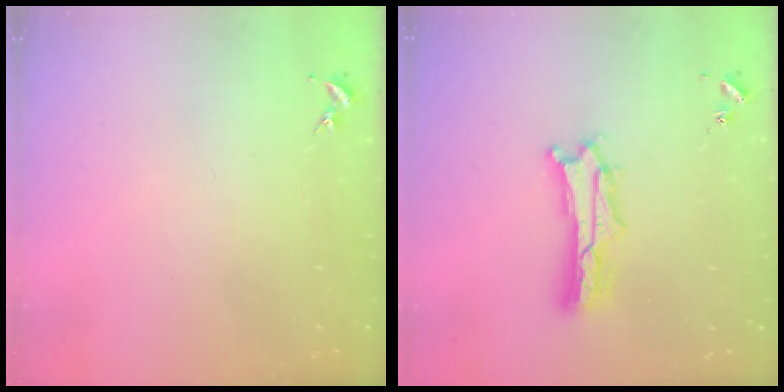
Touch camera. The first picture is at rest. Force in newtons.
{"total": 2.7, "press": 2.7, "slide": 0.4}